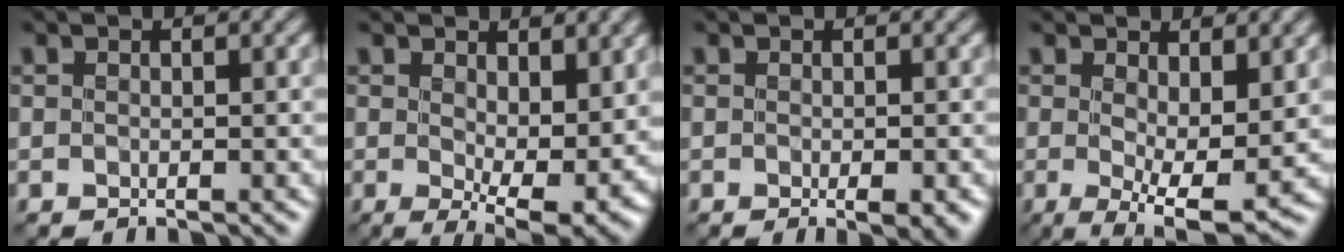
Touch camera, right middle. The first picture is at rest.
{"total": 7.6, "force": [1.1, 3.3, 6.8], "torque": [-0.107, -0.019, 0.024]}
{"total": 2.0, "force": [-0.8, 0.4, 1.9], "torque": [-0.027, -0.005, -0.008]}
{"total": 6.4, "force": [0.4, 2.2, 6.0], "torque": [-0.099, -0.016, 0.009]}